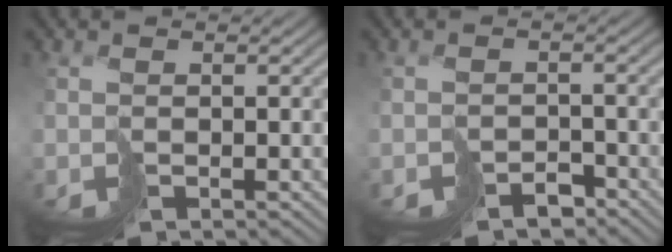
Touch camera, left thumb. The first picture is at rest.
{"total": 2.3, "force": [-1.9, 1.0, 1.0], "torque": [-0.014, 0.003, -0.036]}